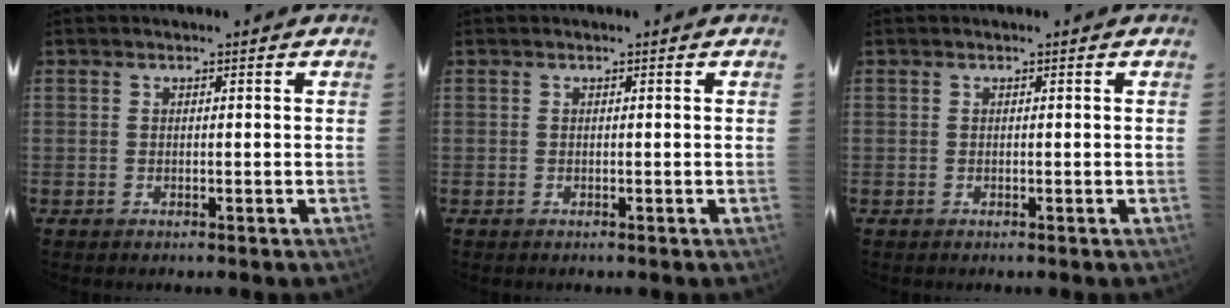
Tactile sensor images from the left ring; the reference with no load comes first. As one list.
[{"total": 0.0}, {"total": 0.0}]